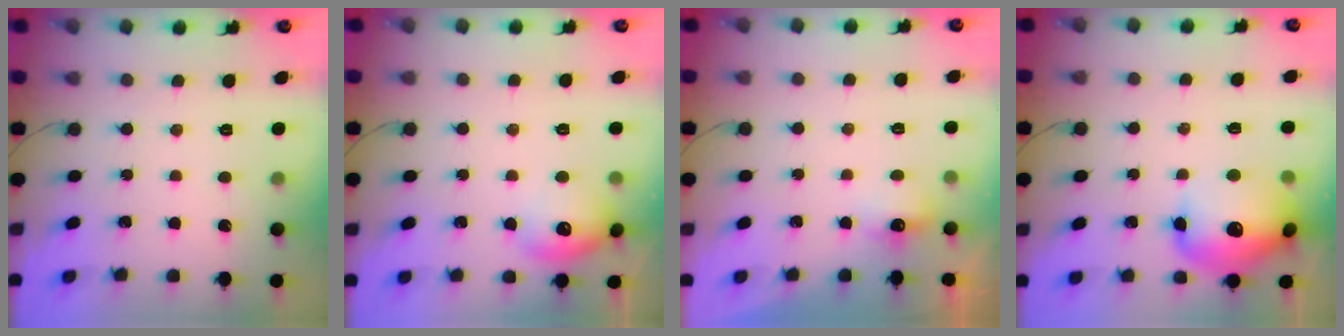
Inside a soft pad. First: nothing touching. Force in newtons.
{"total": 12.2, "press": 12.2, "slide": 1.1}
{"total": 4.4, "press": 4.1, "slide": 1.6}
{"total": 15.3, "press": 15.2, "slide": 2.1}